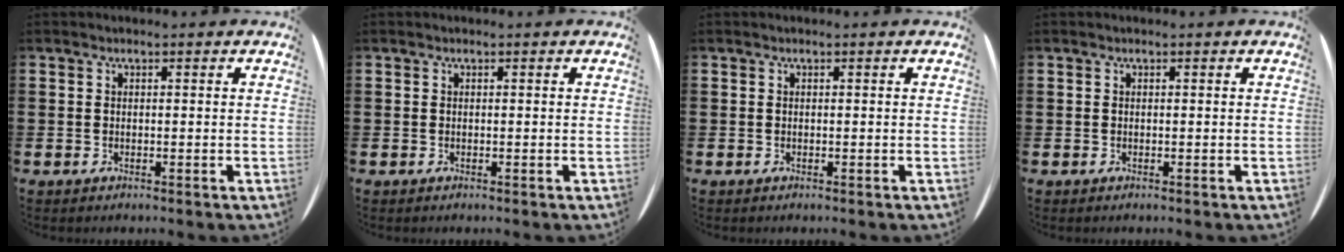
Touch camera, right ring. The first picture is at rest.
{"total": 0.0}
{"total": 0.0}
{"total": 0.0}